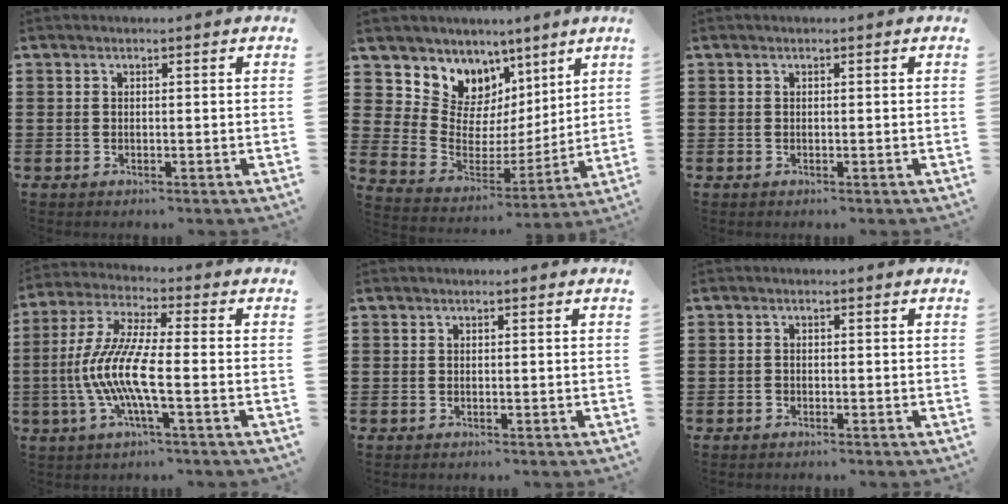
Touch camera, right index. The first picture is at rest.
{"total": 8.4, "force": [5.6, 6.2, 0.4], "torque": [-0.053, -0.067, 0.104]}
{"total": 0.0}
{"total": 10.0, "force": [-2.8, 2.0, 9.4], "torque": [-0.224, -0.020, -0.064]}
{"total": 0.0}
{"total": 0.6, "force": [-0.5, 0.4, 0.2], "torque": [-0.004, 0.001, -0.010]}